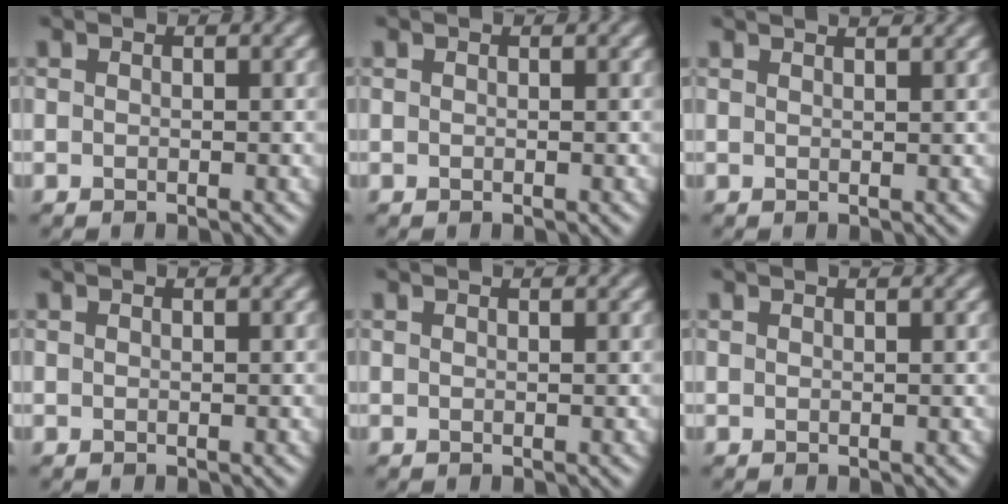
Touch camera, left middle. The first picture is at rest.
{"total": 0.0}
{"total": 2.7, "force": [2.3, 0.7, 1.2], "torque": [-0.016, 0.024, 0.018]}
{"total": 0.6, "force": [0.6, -0.2, 0.0], "torque": [-0.001, -0.004, 0.008]}
{"total": 1.1, "force": [1.0, -0.1, 0.2], "torque": [-0.003, -0.002, 0.009]}
{"total": 1.3, "force": [1.3, 0.1, 0.4], "torque": [-0.003, 0.002, 0.008]}